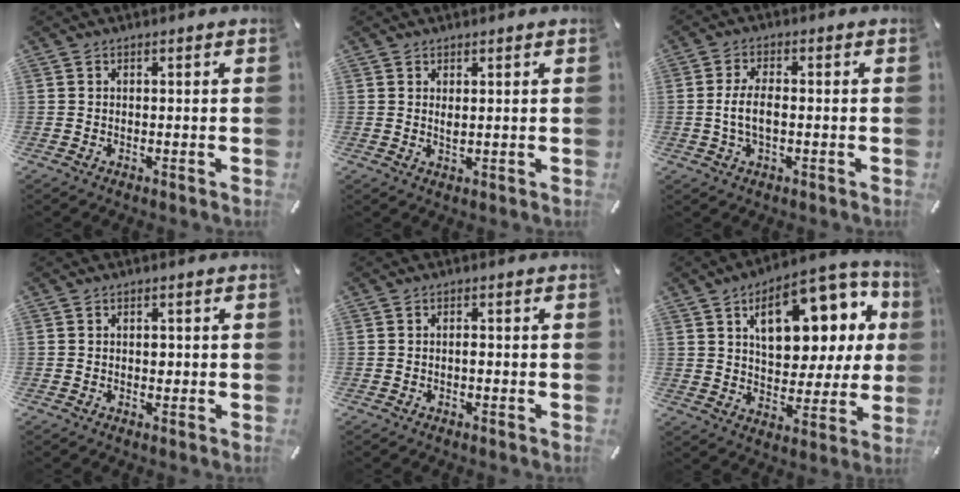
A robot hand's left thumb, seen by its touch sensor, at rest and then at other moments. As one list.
[{"total": 1.5, "force": [0.8, 0.4, 1.2], "torque": [-0.026, -0.001, 0.014]}, {"total": 5.4, "force": [-0.6, 2.3, 4.8], "torque": [-0.105, 0.001, -0.016]}, {"total": 1.3, "force": [0.0, 1.0, 0.8], "torque": [-0.009, 0.000, -0.004]}, {"total": 1.0, "force": [-0.3, 0.5, 0.8], "torque": [-0.017, -0.001, -0.006]}, {"total": 19.7, "force": [7.9, 11.3, 14.1], "torque": [-0.191, -0.036, 0.131]}]